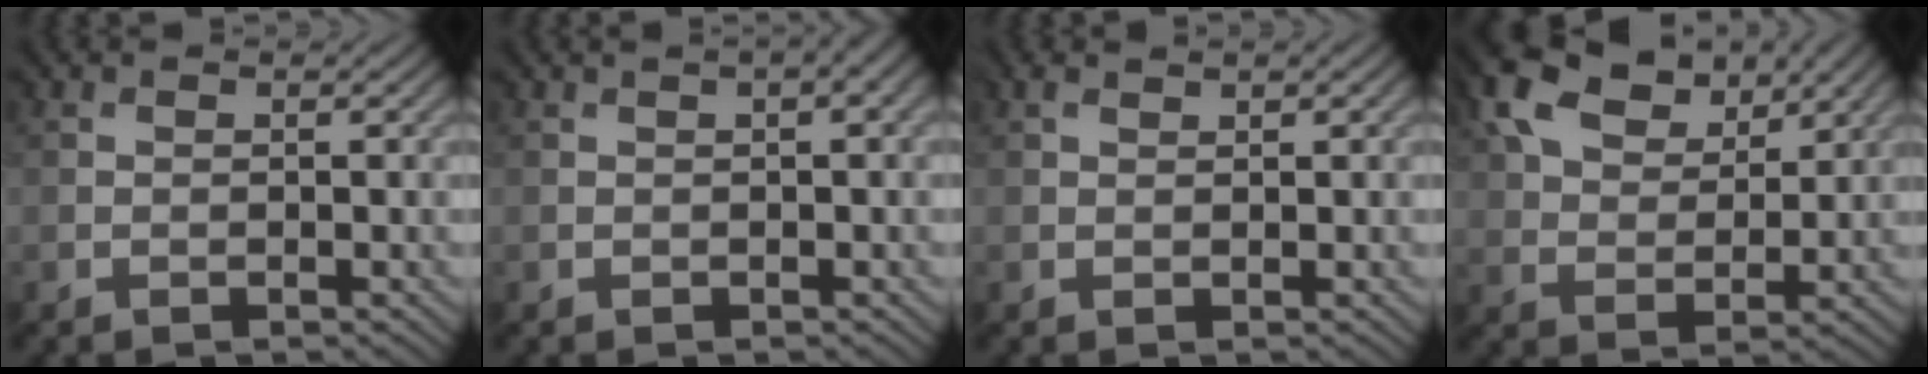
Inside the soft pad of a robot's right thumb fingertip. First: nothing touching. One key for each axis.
{"total": 2.5, "fx": 0.6, "fy": 0.5, "fz": 2.4, "tx": -0.035, "ty": 0.005, "tz": 0.011}
{"total": 1.2, "fx": 1.0, "fy": 0.2, "fz": 0.5, "tx": -0.013, "ty": 0.002, "tz": 0.021}
{"total": 10.4, "fx": 6.5, "fy": 5.6, "fz": 5.8, "tx": -0.141, "ty": 0.020, "tz": 0.123}